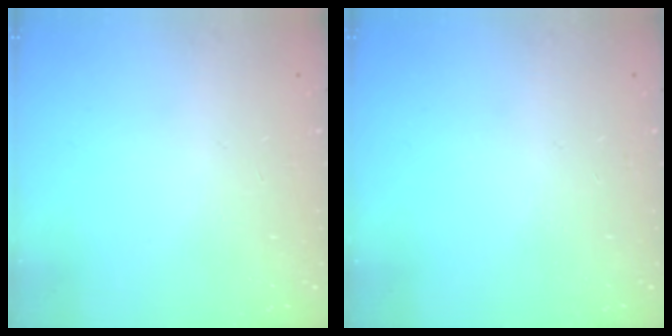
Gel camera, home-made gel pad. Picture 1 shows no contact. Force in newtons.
{"total": 0.0}